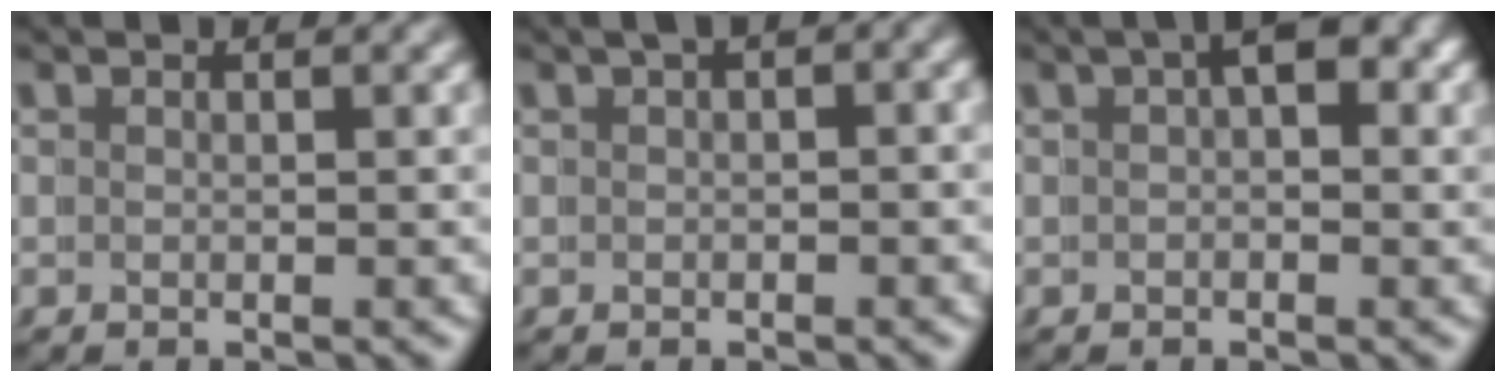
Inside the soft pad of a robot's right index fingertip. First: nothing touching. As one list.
[{"total": 1.4, "force": [0.4, 0.8, 1.1], "torque": [-0.002, 0.016, -0.004]}, {"total": 3.1, "force": [1.2, 1.4, 2.6], "torque": [-0.022, 0.011, 0.013]}]